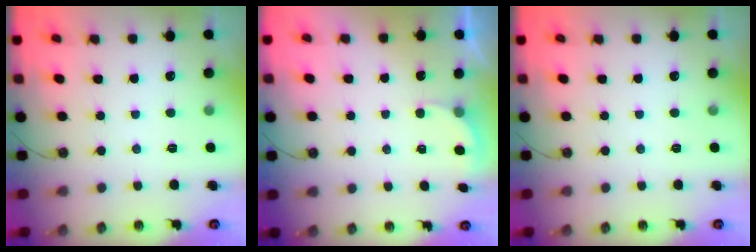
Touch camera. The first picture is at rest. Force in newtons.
{"total": 2.3, "press": 2.1, "slide": 0.8}
{"total": 0.0}